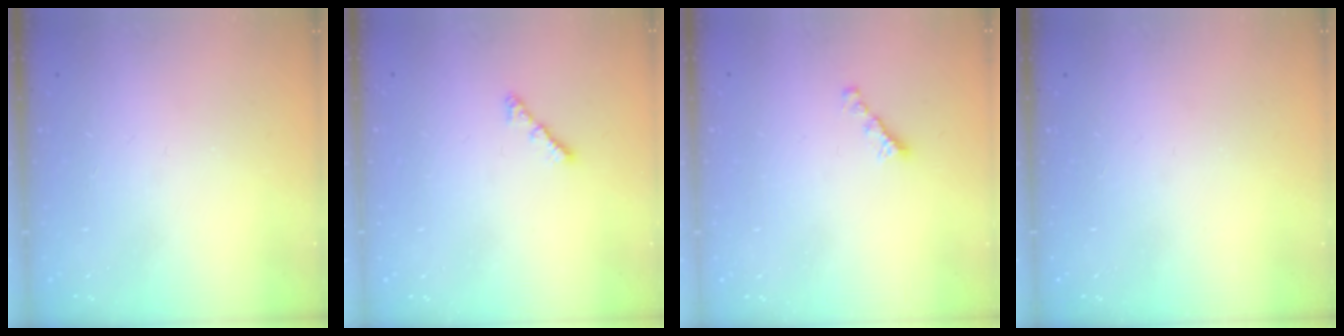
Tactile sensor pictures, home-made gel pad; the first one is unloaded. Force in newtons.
{"total": 2.7, "press": 2.7, "slide": 0.6}
{"total": 2.8, "press": 2.7, "slide": 0.7}
{"total": 0.0}